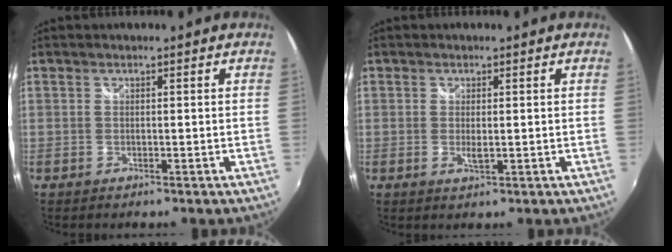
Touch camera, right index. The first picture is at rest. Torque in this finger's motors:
{"motor_torque": [-0.03, 0.10, 0.02, 0.03]}